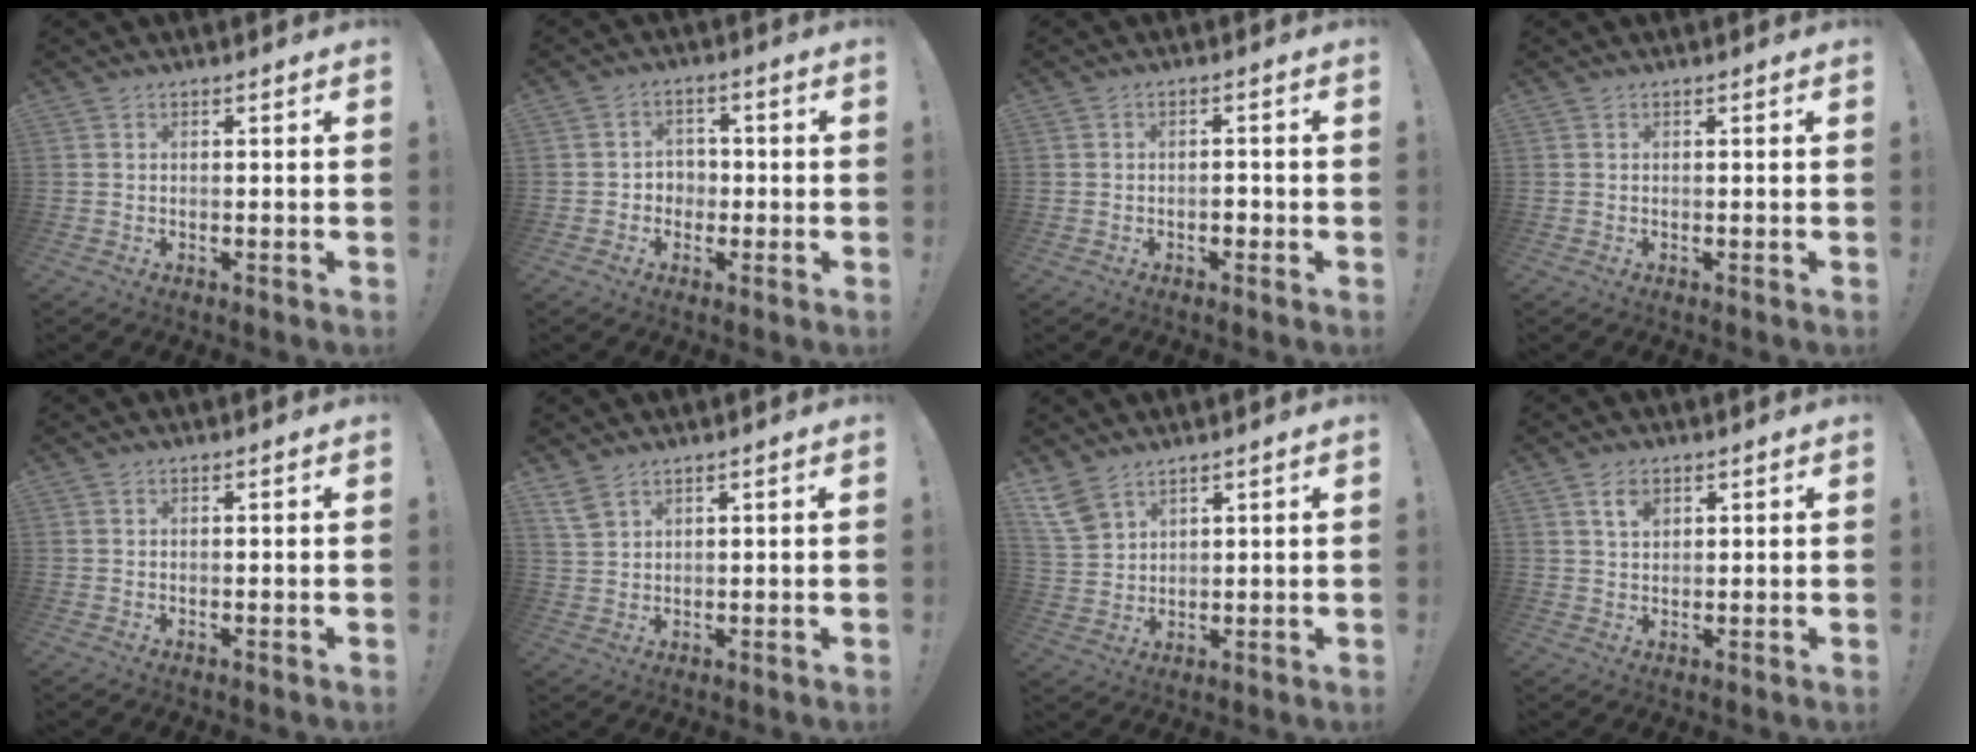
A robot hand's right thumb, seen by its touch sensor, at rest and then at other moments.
{"total": 4.2, "force": [-0.6, 4.0, 1.2], "torque": [-0.022, 0.003, -0.009]}
{"total": 2.0, "force": [-1.1, 1.2, 1.2], "torque": [-0.011, 0.000, -0.021]}
{"total": 0.0}
{"total": 0.0}
{"total": 4.4, "force": [3.1, 2.0, 2.3], "torque": [-0.044, -0.012, 0.060]}
{"total": 7.2, "force": [5.3, 3.8, 3.0], "torque": [-0.058, -0.025, 0.107]}
{"total": 4.2, "force": [2.2, 2.4, 2.6], "torque": [-0.036, -0.007, 0.036]}